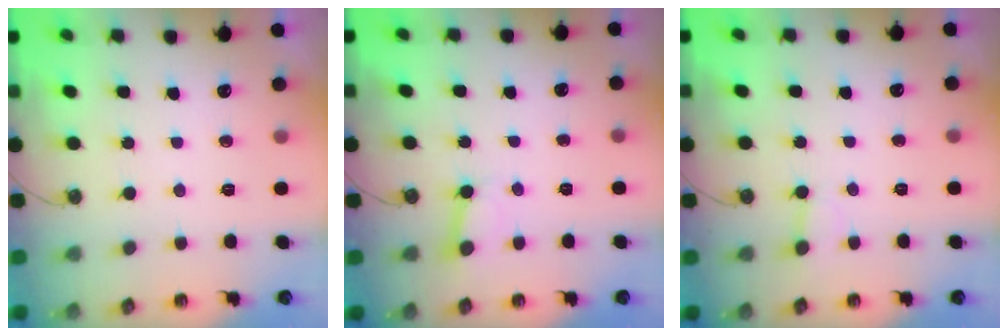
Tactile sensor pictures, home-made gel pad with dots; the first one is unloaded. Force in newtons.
{"total": 5.0, "press": 5.0, "slide": 0.5}
{"total": 2.5, "press": 2.4, "slide": 0.5}